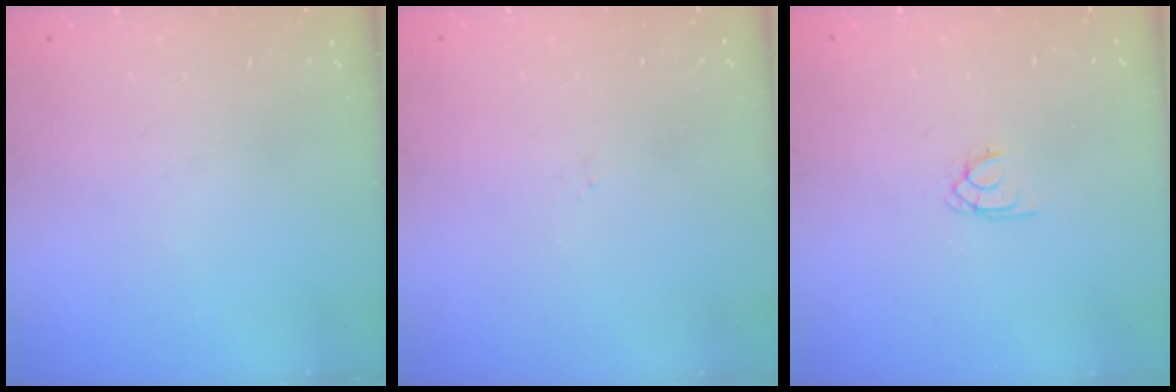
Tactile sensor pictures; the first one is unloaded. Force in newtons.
{"total": 0.0}
{"total": 1.4, "press": 1.4, "slide": 0.2}